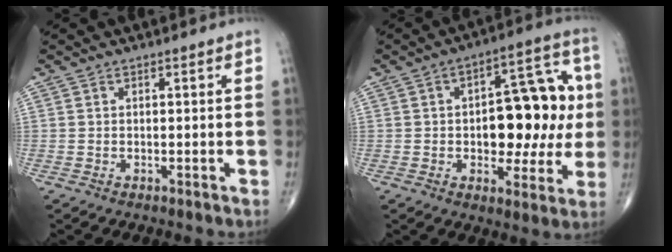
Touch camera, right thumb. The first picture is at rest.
{"total": 17.9, "force": [0.4, 9.6, 15.1], "torque": [-0.160, 0.027, 0.011]}